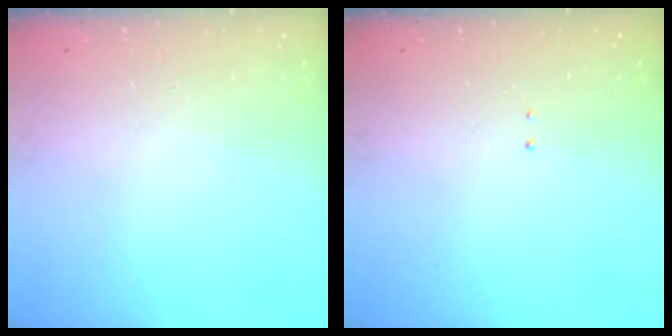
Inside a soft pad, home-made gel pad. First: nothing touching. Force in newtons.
{"total": 1.3, "press": 1.2, "slide": 0.6}